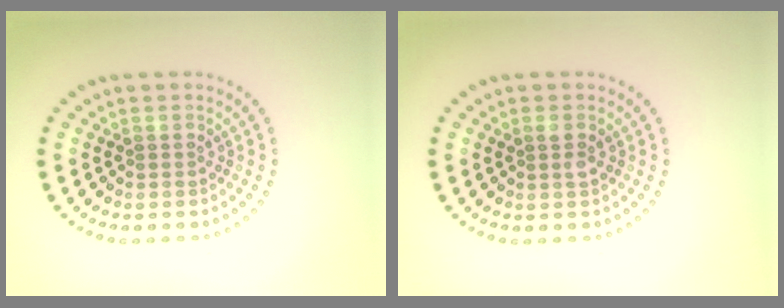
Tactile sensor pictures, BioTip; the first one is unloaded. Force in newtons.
{"total": 1.0, "press": 0.9, "slide": 0.4}